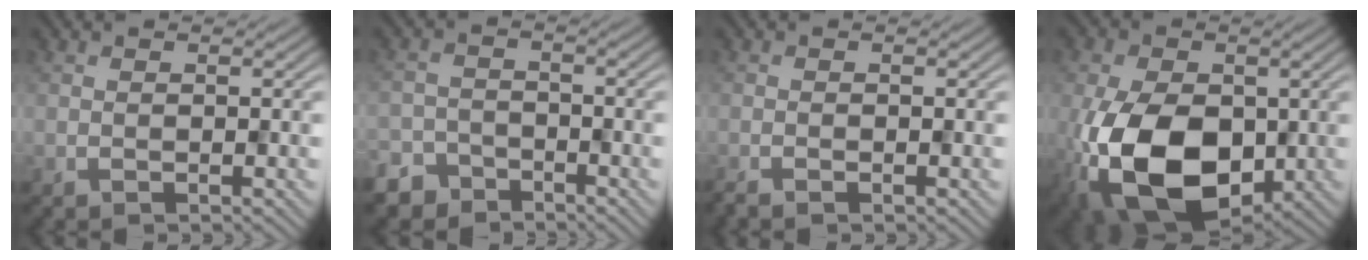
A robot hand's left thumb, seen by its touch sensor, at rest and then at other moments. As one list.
[{"total": 4.4, "force": [-3.8, 2.1, 0.2], "torque": [-0.001, -0.003, -0.073]}, {"total": 1.3, "force": [-1.2, 0.0, 0.5], "torque": [-0.012, 0.002, -0.018]}, {"total": 15.2, "force": [-4.0, 9.6, 11.1], "torque": [-0.239, -0.035, -0.062]}]